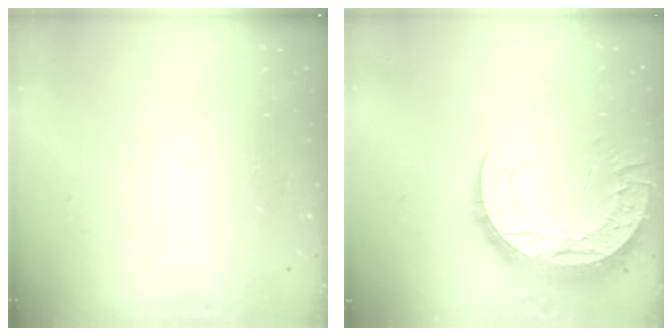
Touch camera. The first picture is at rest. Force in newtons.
{"total": 17.5, "press": 17.4, "slide": 1.4}